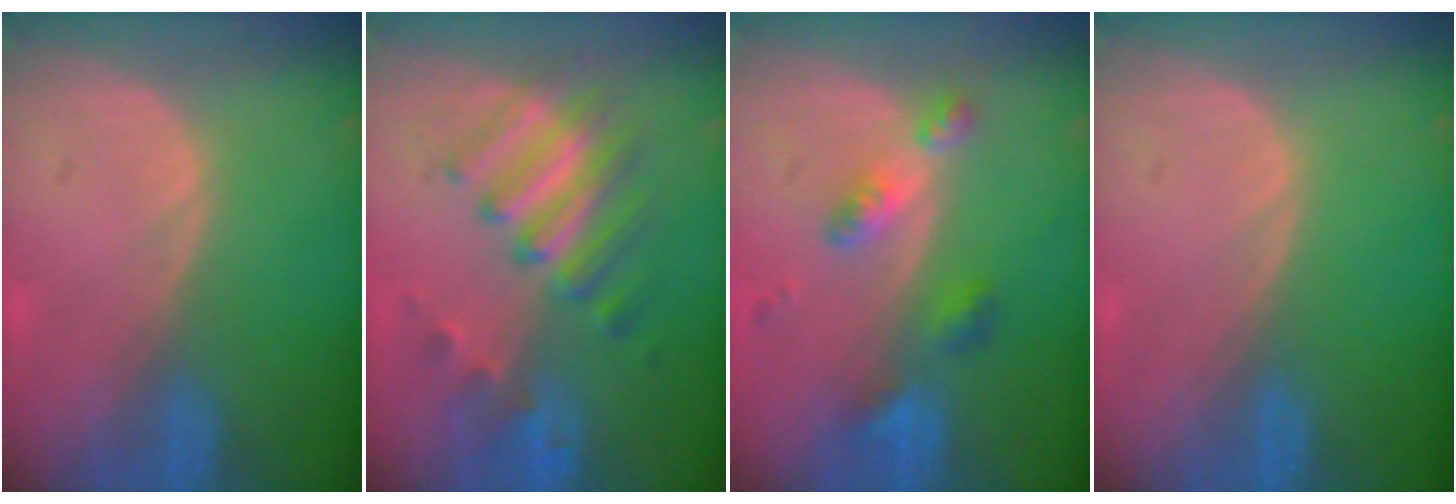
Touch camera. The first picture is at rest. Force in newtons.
{"total": 7.5, "press": 7.5, "slide": 0.9}
{"total": 5.6, "press": 4.9, "slide": 2.7}
{"total": 0.0}